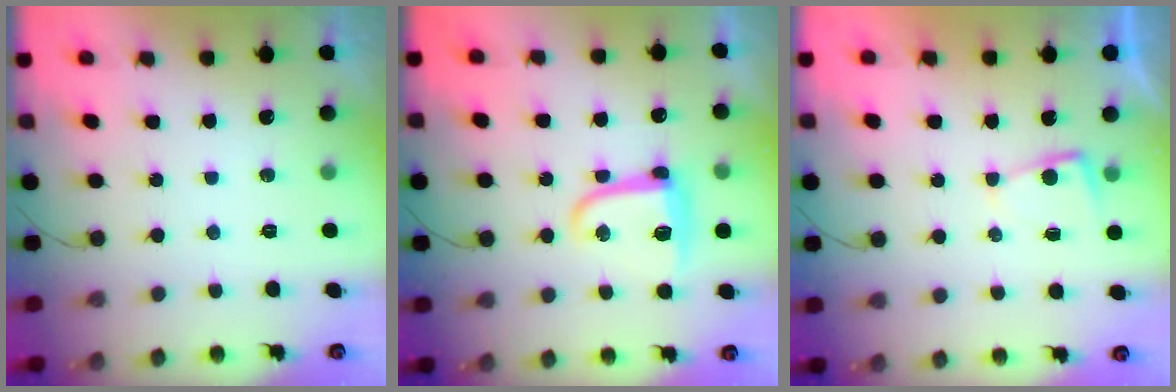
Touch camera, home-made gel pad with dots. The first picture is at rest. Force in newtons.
{"total": 11.3, "press": 11.3, "slide": 0.4}
{"total": 2.0, "press": 2.0, "slide": 0.4}